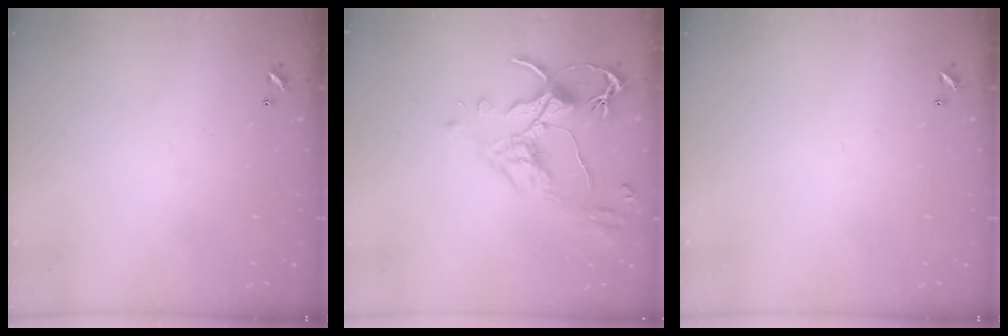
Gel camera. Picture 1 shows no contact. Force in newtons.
{"total": 2.6, "press": 2.2, "slide": 1.3}
{"total": 0.0}